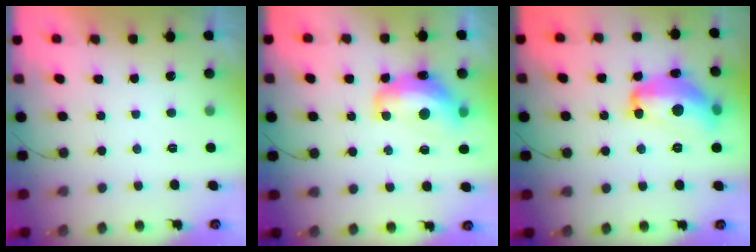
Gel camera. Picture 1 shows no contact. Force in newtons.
{"total": 13.8, "press": 13.8, "slide": 1.1}
{"total": 17.0, "press": 17.0, "slide": 0.8}